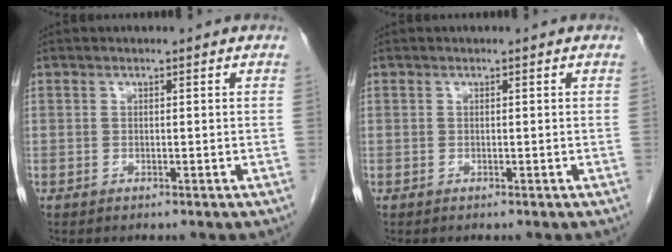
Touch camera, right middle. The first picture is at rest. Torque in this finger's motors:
{"motor_torque": [0.00, 0.00, 0.00, 0.00]}